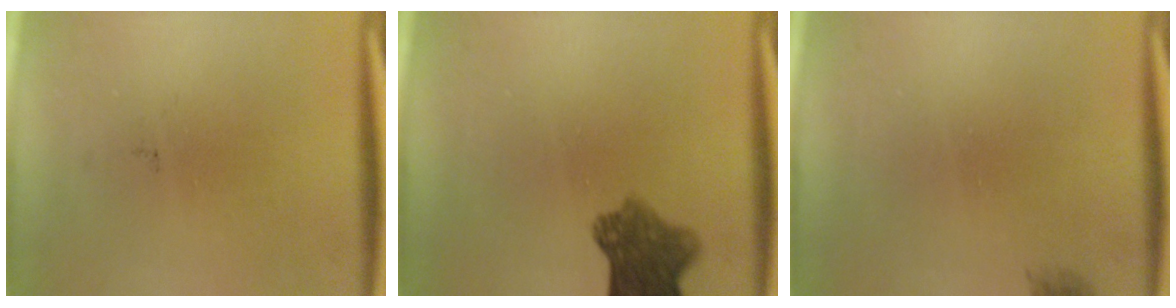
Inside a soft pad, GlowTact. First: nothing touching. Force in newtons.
{"total": 7.3}
{"total": 1.1}